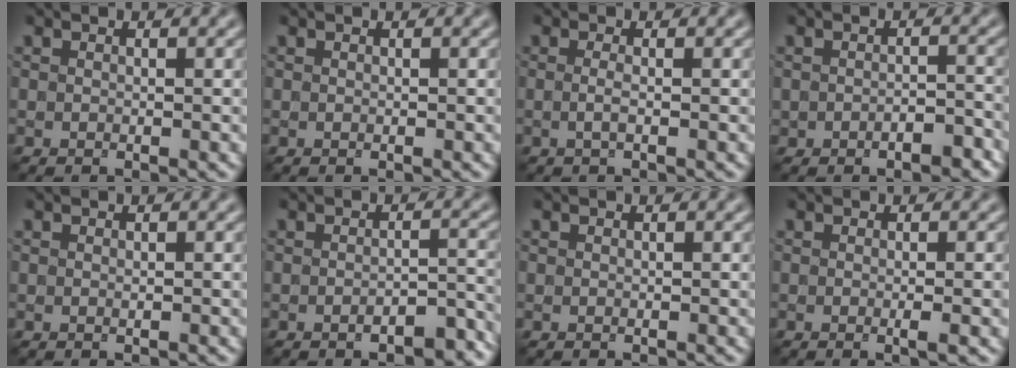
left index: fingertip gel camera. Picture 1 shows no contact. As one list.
[{"total": 0.0}, {"total": 1.2, "force": [0.0, 0.4, 1.1], "torque": [-0.022, -0.003, -0.005]}, {"total": 2.0, "force": [-1.2, 1.0, 1.3], "torque": [-0.024, 0.006, -0.017]}, {"total": 0.0}, {"total": 3.1, "force": [-1.9, 1.0, 2.2], "torque": [-0.033, 0.003, -0.025]}, {"total": 0.0}, {"total": 2.3, "force": [-0.1, 0.7, 2.2], "torque": [-0.024, -0.003, -0.005]}]